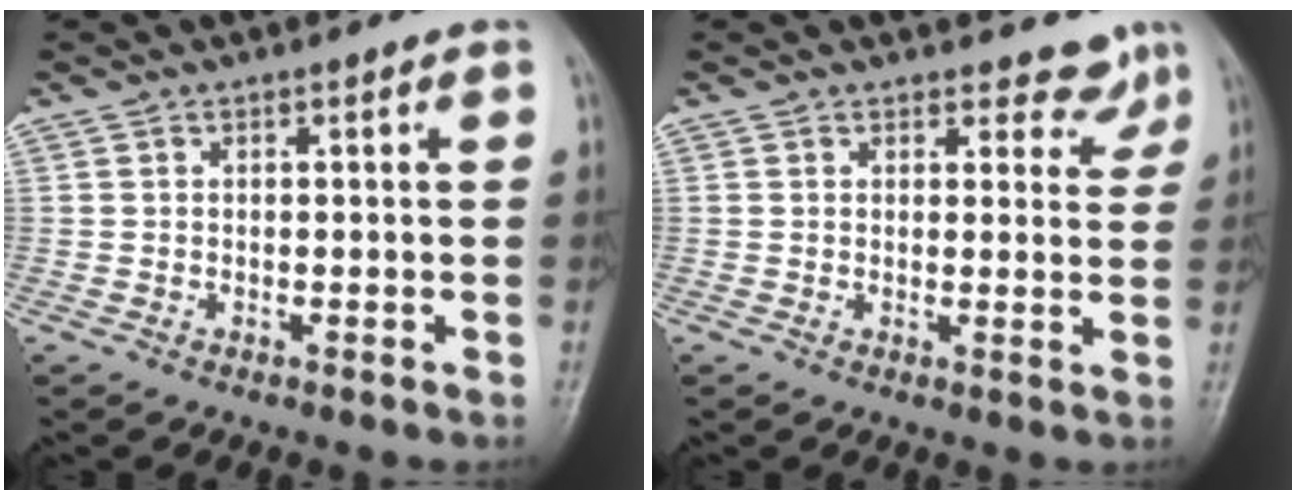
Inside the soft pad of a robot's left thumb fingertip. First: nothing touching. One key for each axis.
{"total": 4.5, "fx": 3.9, "fy": 2.2, "fz": 0.3, "tx": 0.026, "ty": -0.029, "tz": 0.038}